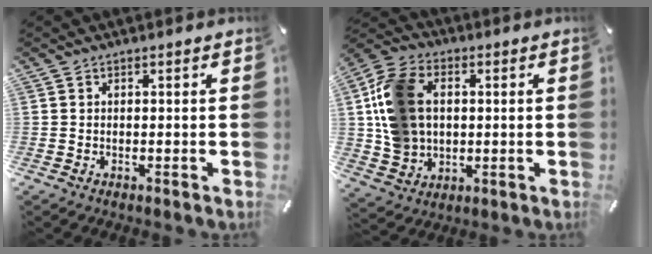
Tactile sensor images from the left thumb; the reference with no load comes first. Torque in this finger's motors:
{"motor_torque": [0.99, 1.07, 1.97, -0.21, 0.77]}